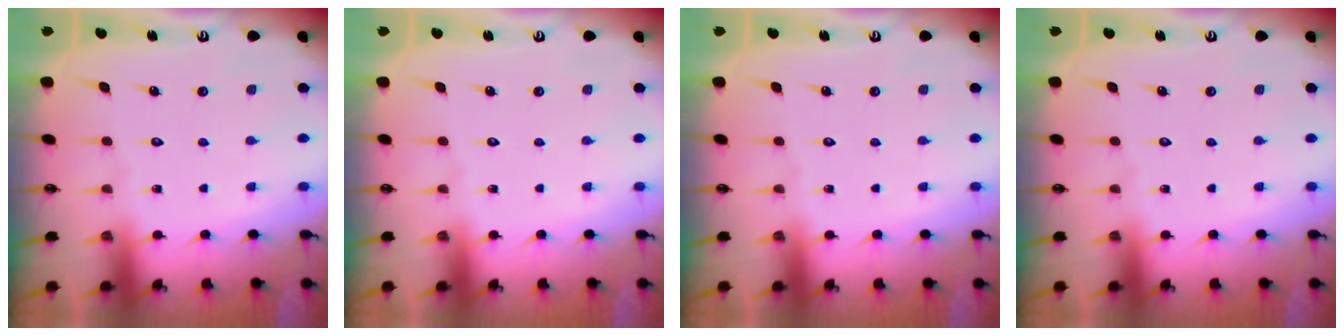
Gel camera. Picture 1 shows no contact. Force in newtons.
{"total": 0.0}
{"total": 0.0}
{"total": 0.0}